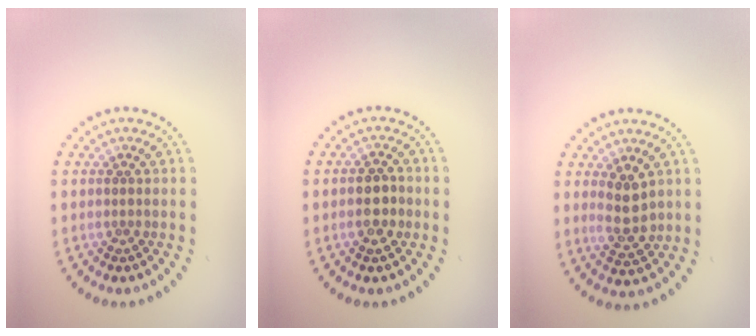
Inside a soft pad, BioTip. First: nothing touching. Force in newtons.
{"total": 2.4, "press": 2.4, "slide": 0.3}
{"total": 3.0, "press": 2.8, "slide": 0.9}